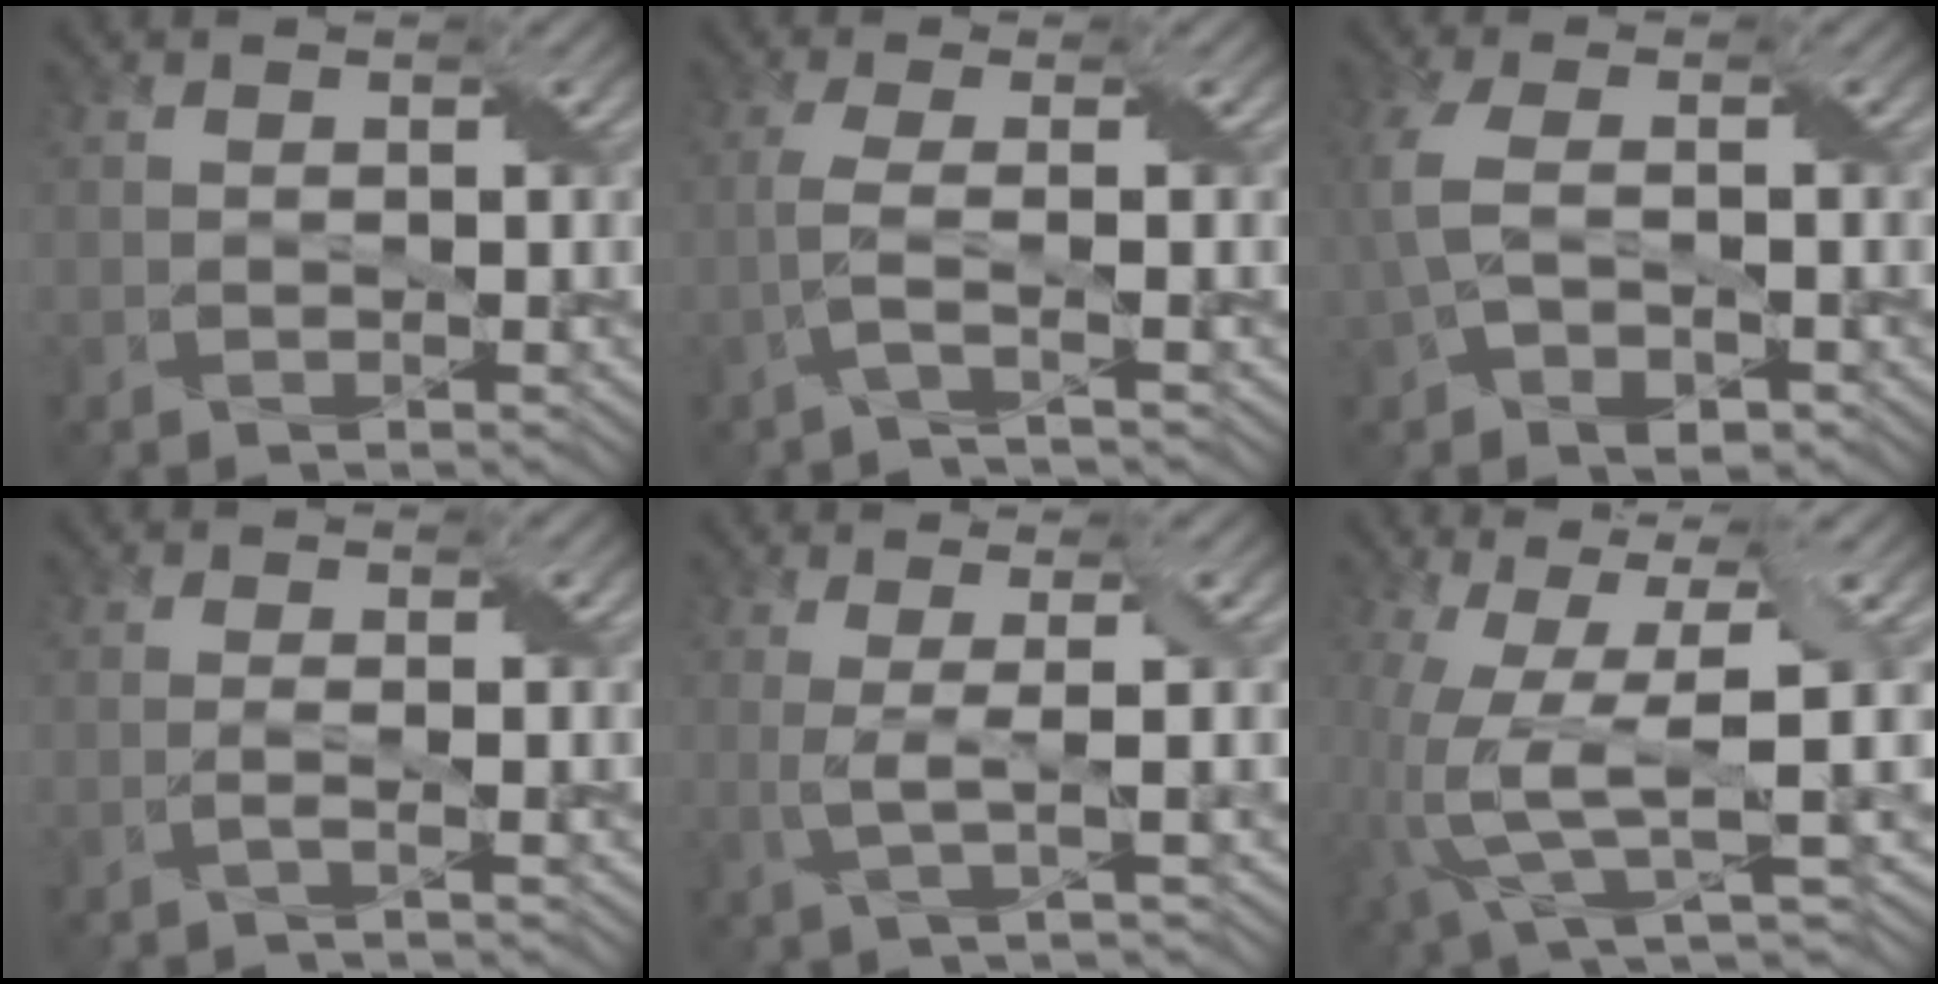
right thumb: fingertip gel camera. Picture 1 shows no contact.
{"total": 2.9, "force": [-1.0, 0.4, 2.7], "torque": [-0.053, 0.005, -0.039]}
{"total": 6.4, "force": [-0.4, 3.8, 5.1], "torque": [-0.132, -0.005, -0.002]}
{"total": 1.1, "force": [-0.2, 0.2, 1.0], "torque": [-0.014, -0.003, -0.016]}
{"total": 3.0, "force": [0.6, 0.3, 3.0], "torque": [-0.061, 0.003, 0.005]}
{"total": 11.6, "force": [-1.1, 3.4, 11.1], "torque": [-0.250, -0.012, -0.006]}